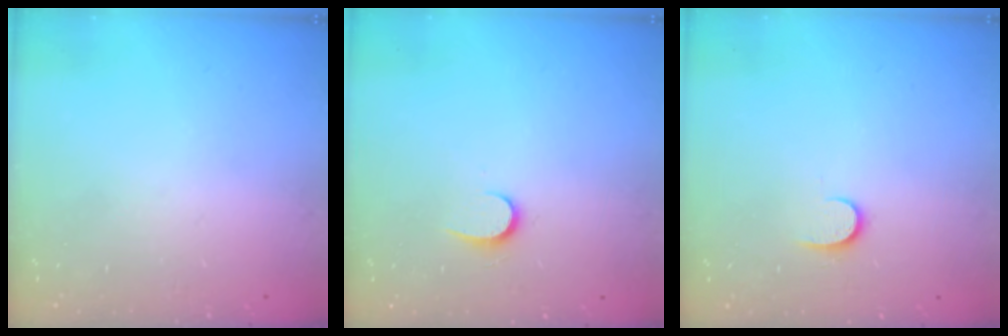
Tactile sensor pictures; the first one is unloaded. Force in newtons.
{"total": 5.6, "press": 5.5, "slide": 0.6}
{"total": 6.5, "press": 6.5, "slide": 0.7}